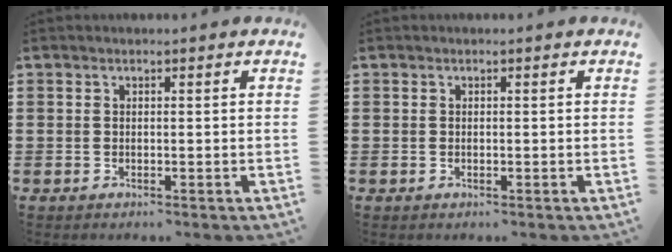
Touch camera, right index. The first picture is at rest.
{"total": 0.0}